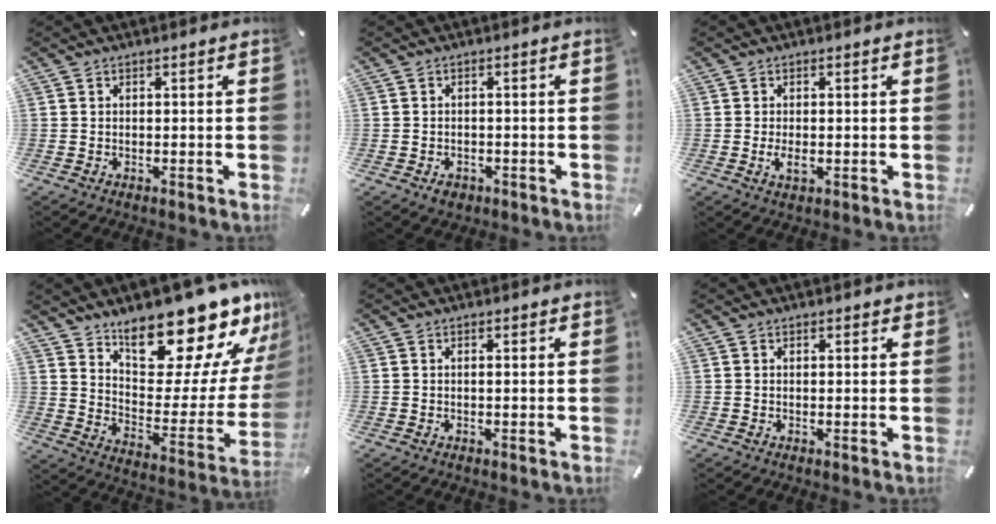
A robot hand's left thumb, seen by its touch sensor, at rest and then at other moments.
{"total": 2.4, "force": [-1.3, 1.7, 1.0], "torque": [-0.017, 0.007, -0.026]}
{"total": 2.9, "force": [-0.5, 1.5, 2.5], "torque": [-0.059, -0.004, -0.011]}
{"total": 23.3, "force": [19.1, 8.5, 10.4], "torque": [-0.121, -0.156, 0.313]}
{"total": 0.5, "force": [0.1, 0.0, 0.5], "torque": [-0.010, 0.002, 0.002]}
{"total": 0.5, "force": [0.4, 0.3, 0.2], "torque": [0.004, -0.002, 0.005]}